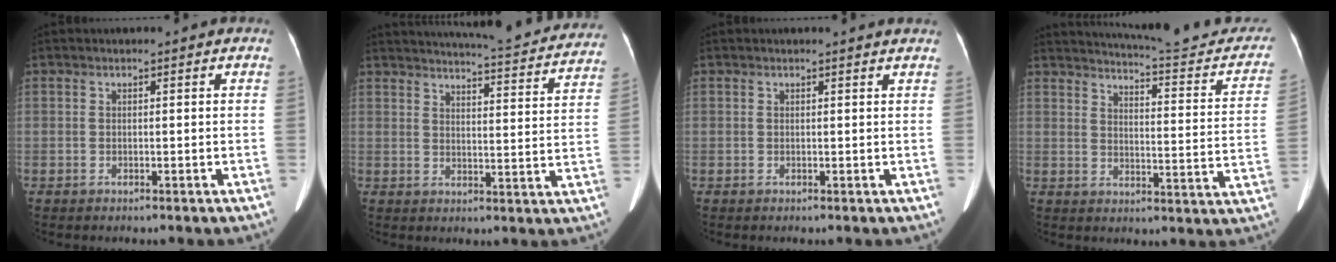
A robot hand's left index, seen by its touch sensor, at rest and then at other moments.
{"total": 24.1, "force": [22.6, 2.2, 8.1], "torque": [-0.115, -0.055, 0.267]}
{"total": 2.0, "force": [1.9, -0.2, 0.5], "torque": [-0.013, -0.003, 0.015]}
{"total": 20.0, "force": [18.6, 2.4, 6.9], "torque": [-0.086, -0.055, 0.218]}